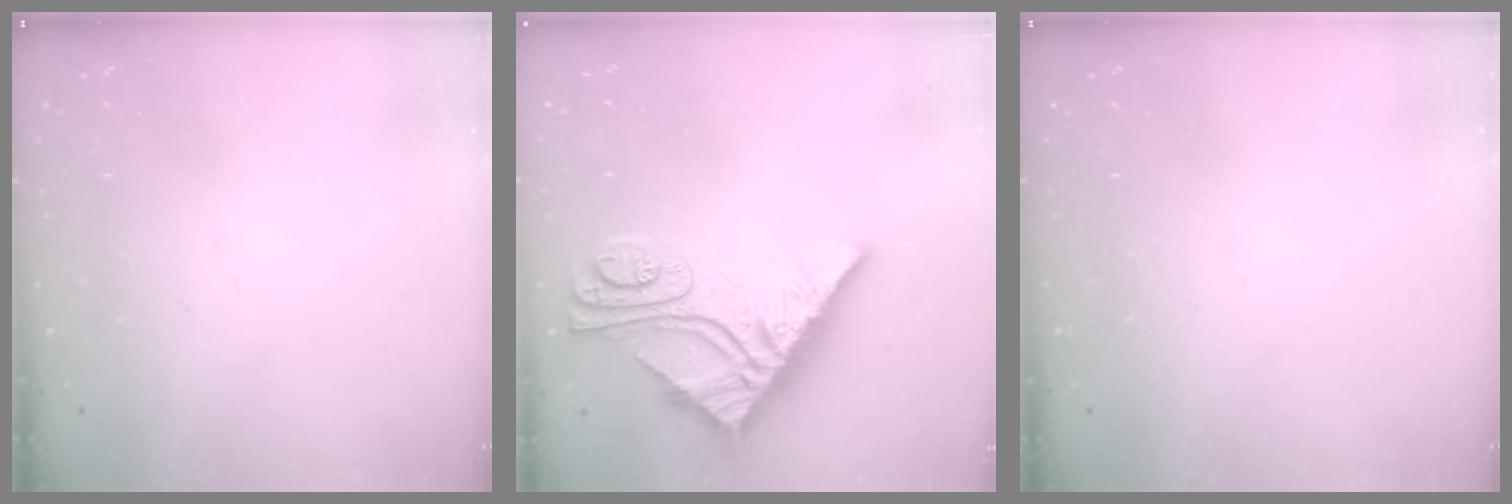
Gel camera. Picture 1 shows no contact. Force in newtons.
{"total": 13.9, "press": 13.8, "slide": 1.4}
{"total": 0.0}